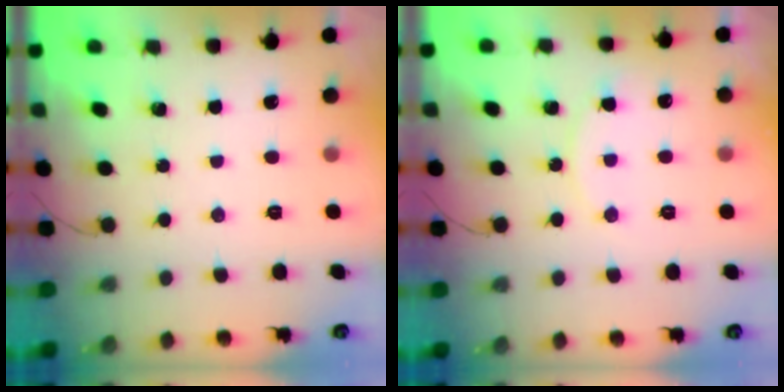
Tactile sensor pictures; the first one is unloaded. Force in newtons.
{"total": 6.1, "press": 6.1, "slide": 0.6}